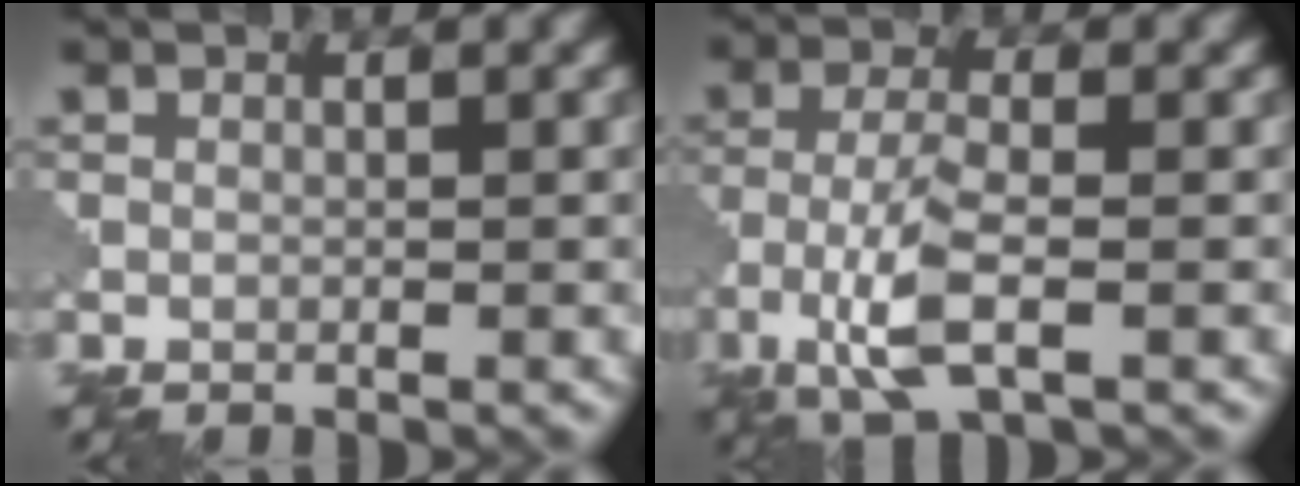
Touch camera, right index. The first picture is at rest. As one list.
[{"total": 5.1, "force": [-2.1, 1.6, 4.4], "torque": [-0.097, 0.000, -0.047]}]